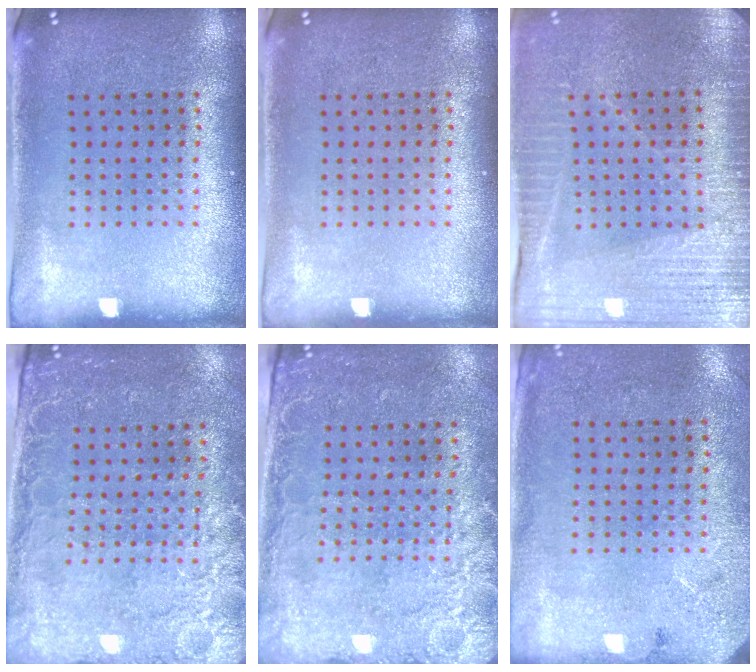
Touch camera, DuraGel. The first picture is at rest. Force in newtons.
{"total": 0.0}
{"total": 3.5, "press": 3.3, "slide": 1.3}
{"total": 2.7, "press": 2.4, "slide": 1.2}
{"total": 2.5, "press": 2.2, "slide": 1.3}
{"total": 2.6, "press": 2.1, "slide": 1.6}